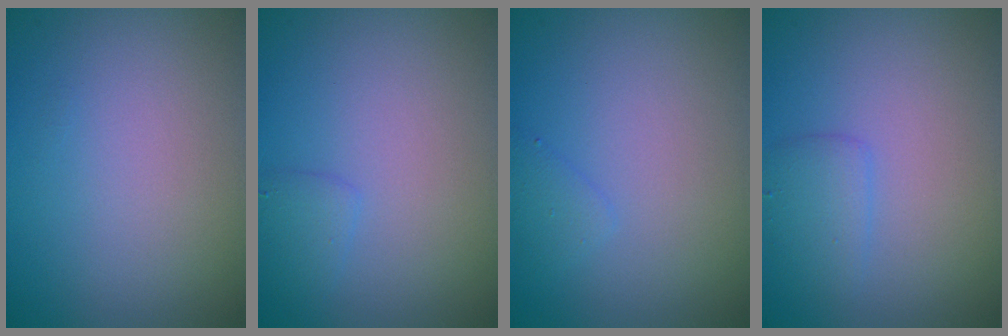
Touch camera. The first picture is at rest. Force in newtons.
{"total": 1.2, "press": 1.2, "slide": 0.1}
{"total": 1.1, "press": 1.1, "slide": 0.0}
{"total": 1.8, "press": 1.8, "slide": 0.2}